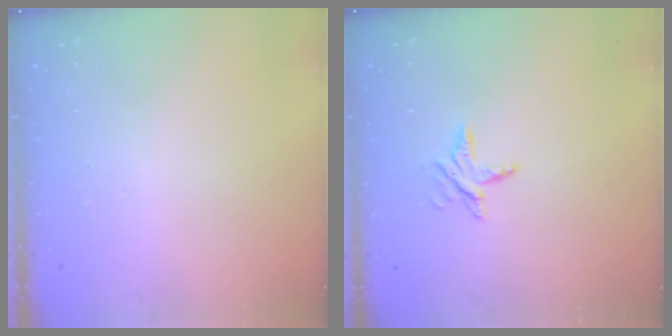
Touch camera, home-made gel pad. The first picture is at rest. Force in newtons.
{"total": 6.3, "press": 6.3, "slide": 0.5}